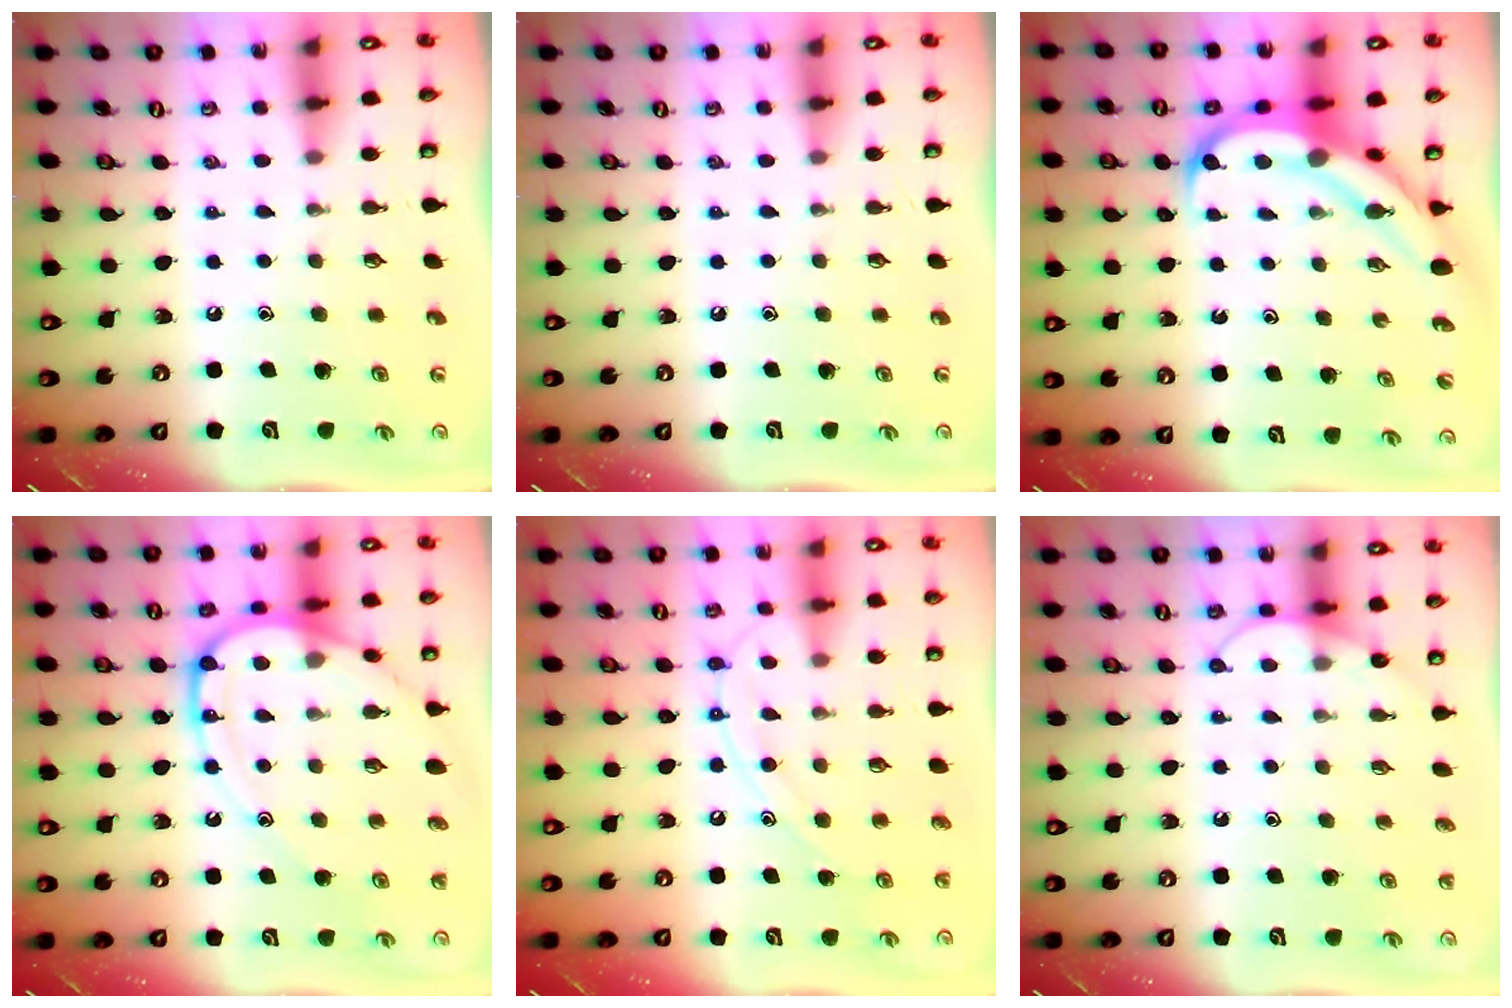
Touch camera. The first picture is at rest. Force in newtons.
{"total": 0.0}
{"total": 10.6, "press": 10.5, "slide": 1.1}
{"total": 13.3, "press": 13.3, "slide": 1.3}
{"total": 10.7, "press": 10.7, "slide": 0.9}
{"total": 6.4, "press": 6.4, "slide": 0.3}